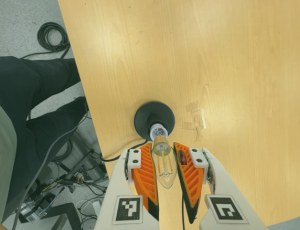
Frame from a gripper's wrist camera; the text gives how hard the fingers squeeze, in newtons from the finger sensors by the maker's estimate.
{"total": 19.6, "left": 21.1, "right": 18.1}